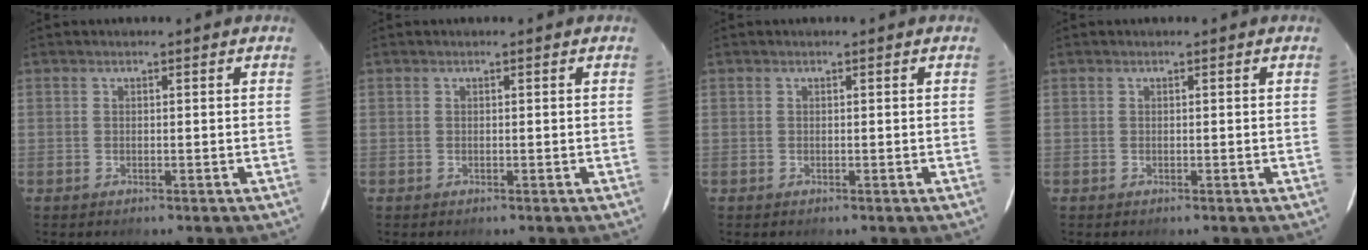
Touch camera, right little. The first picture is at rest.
{"total": 0.0}
{"total": 0.0}
{"total": 0.0}